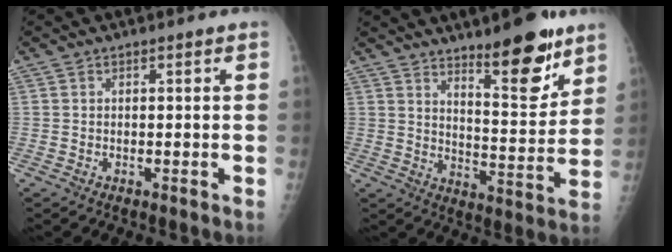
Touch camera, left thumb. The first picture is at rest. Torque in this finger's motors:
{"motor_torque": [0.08, 0.18, 0.16, -0.04, 0.12]}